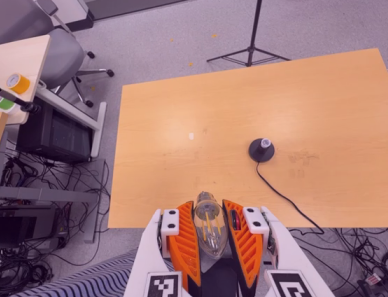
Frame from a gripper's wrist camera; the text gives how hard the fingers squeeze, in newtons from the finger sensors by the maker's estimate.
{"total": 22.0, "left": 24.0, "right": 19.9}